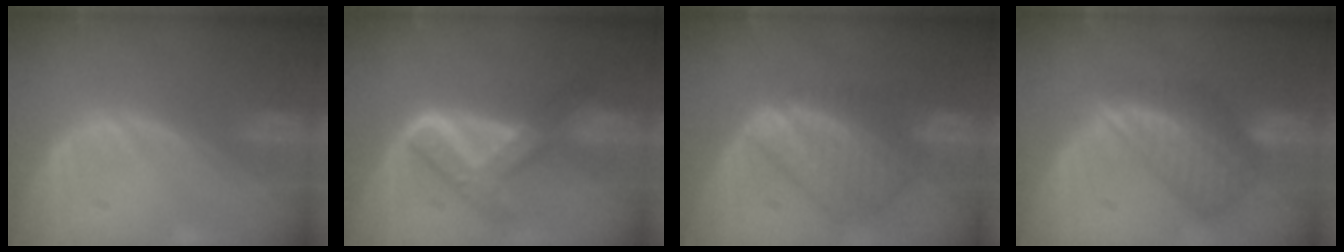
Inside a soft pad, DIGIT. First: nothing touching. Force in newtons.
{"total": 6.9, "press": 6.9, "slide": 0.4}
{"total": 9.0, "press": 7.7, "slide": 4.6}
{"total": 8.8, "press": 7.7, "slide": 4.4}